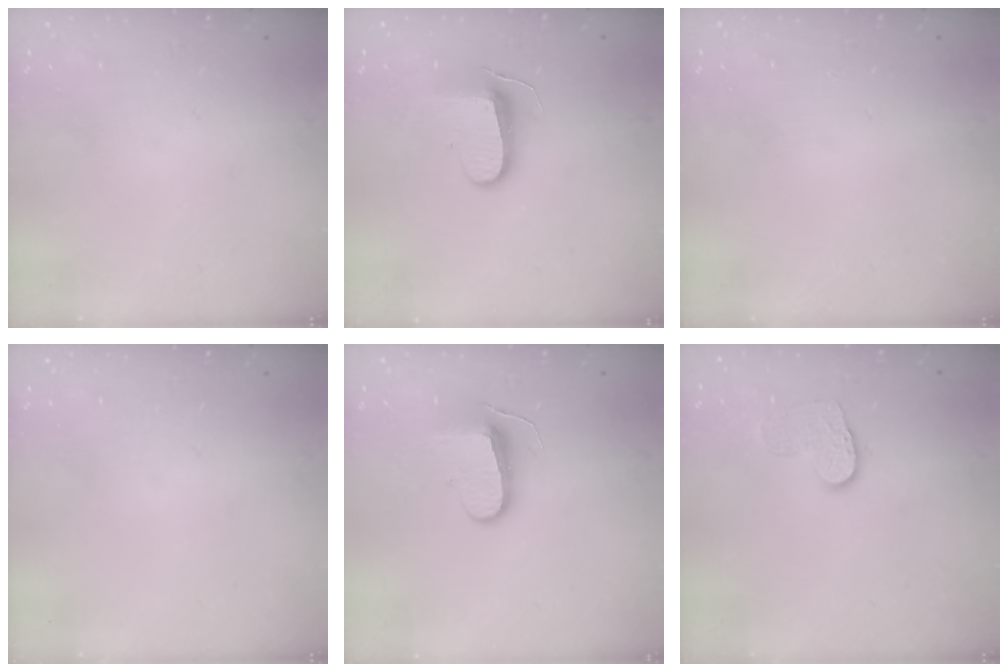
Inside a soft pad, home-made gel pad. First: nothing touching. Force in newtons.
{"total": 8.9, "press": 8.8, "slide": 1.1}
{"total": 0.5, "press": 0.5, "slide": 0.1}
{"total": 0.0}
{"total": 8.6, "press": 8.6, "slide": 0.5}
{"total": 8.8, "press": 8.8, "slide": 0.7}